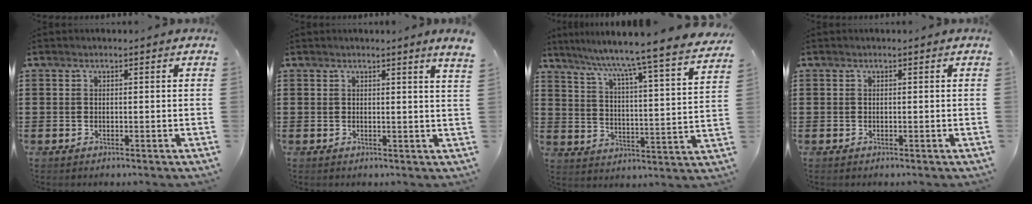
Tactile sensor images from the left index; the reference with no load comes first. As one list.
[{"total": 1.6, "force": [1.2, -0.8, 0.8], "torque": [-0.015, -0.007, 0.021]}, {"total": 6.0, "force": [5.3, -1.4, 2.3], "torque": [-0.071, -0.055, 0.076]}, {"total": 0.0}]